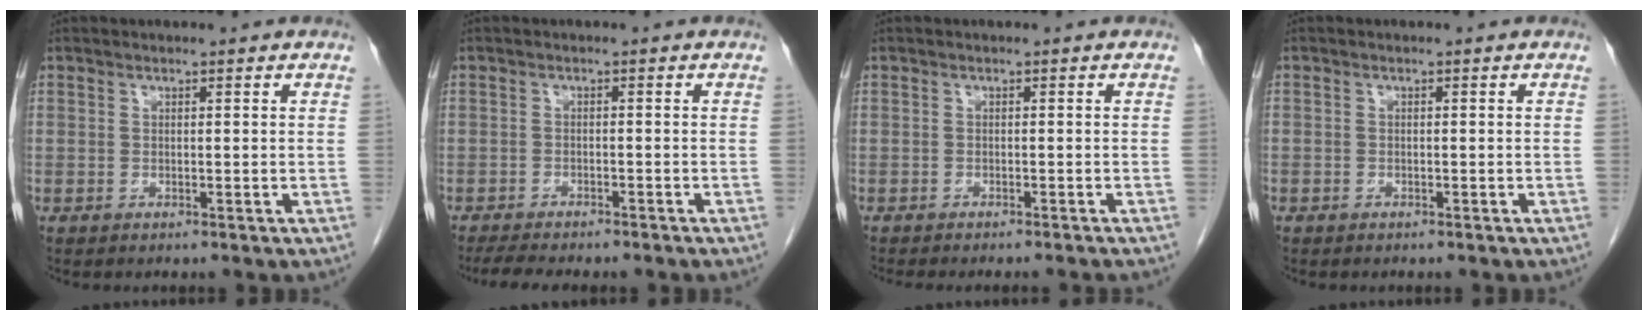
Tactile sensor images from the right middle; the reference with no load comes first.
{"total": 6.9, "force": [-5.9, 1.0, 3.4], "torque": [-0.049, -0.007, -0.081]}
{"total": 8.0, "force": [-7.3, 0.6, 3.3], "torque": [-0.024, -0.015, -0.088]}
{"total": 0.6, "force": [-0.4, 0.4, 0.0], "torque": [-0.008, 0.003, -0.009]}